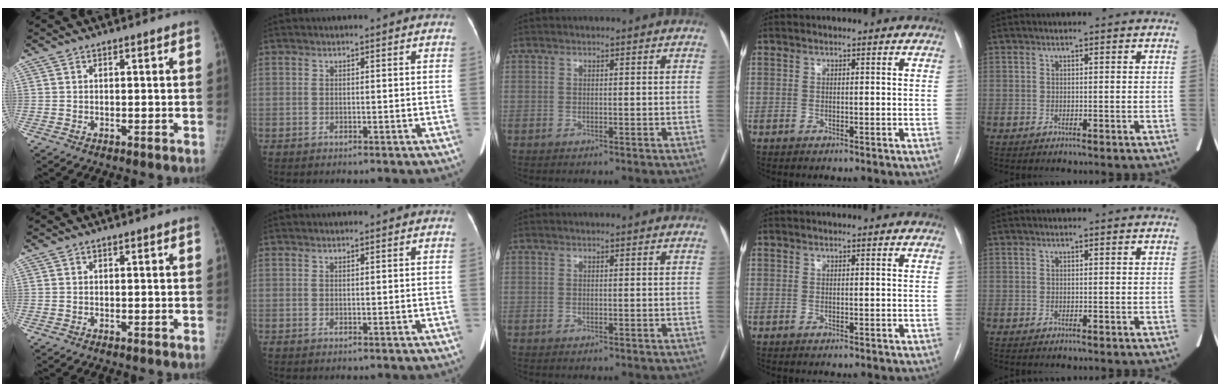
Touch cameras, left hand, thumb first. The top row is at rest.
{}